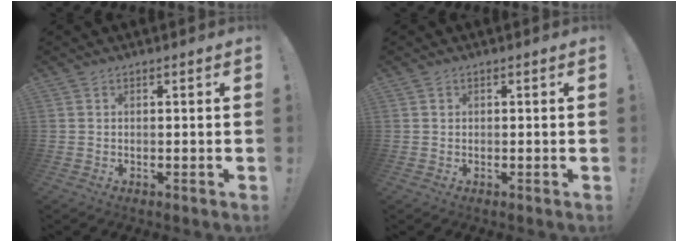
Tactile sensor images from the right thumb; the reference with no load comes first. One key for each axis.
{"total": 0.6, "fx": 0.2, "fy": 0.6, "fz": 0.0, "tx": 0.003, "ty": 0.000, "tz": 0.004}